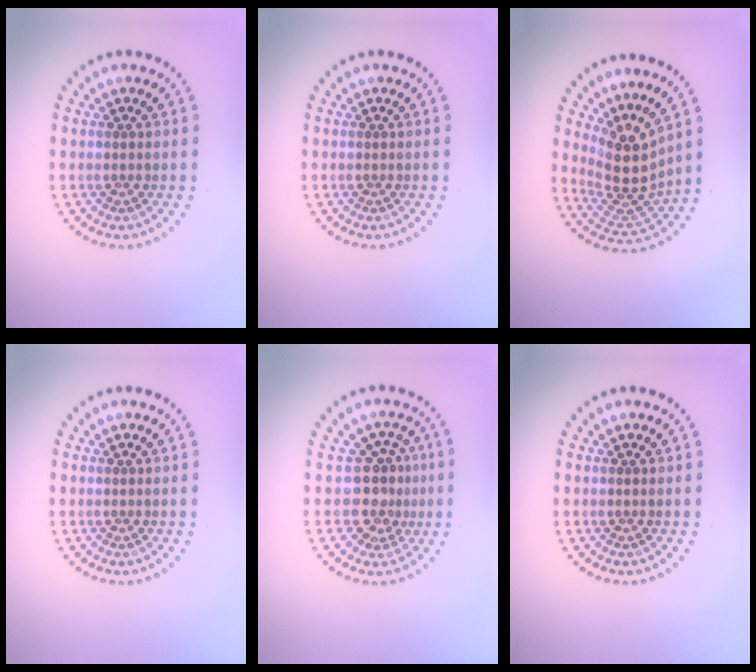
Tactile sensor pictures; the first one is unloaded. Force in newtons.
{"total": 0.0}
{"total": 4.7, "press": 3.5, "slide": 3.2}
{"total": 0.0}
{"total": 3.1, "press": 2.5, "slide": 1.8}
{"total": 0.0}